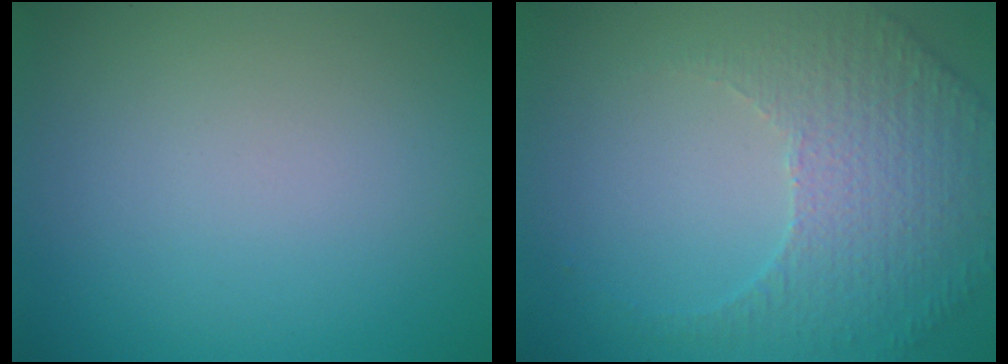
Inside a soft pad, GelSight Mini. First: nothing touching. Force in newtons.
{"total": 5.2, "press": 3.6, "slide": 3.8}